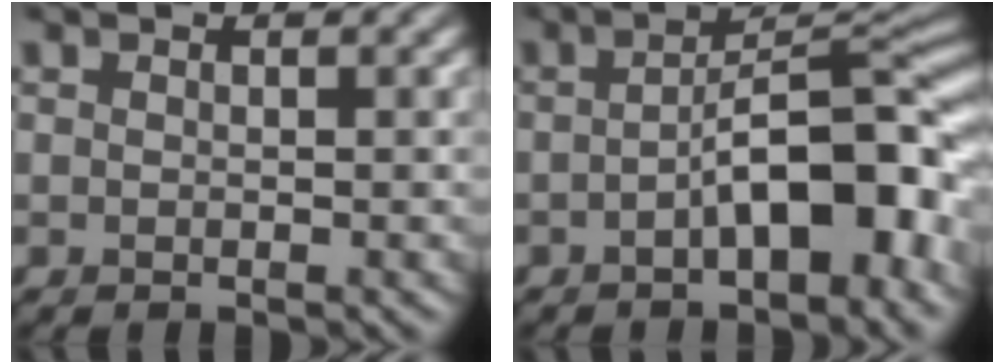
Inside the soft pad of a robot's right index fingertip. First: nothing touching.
{"total": 8.9, "force": [-2.6, 3.4, 7.9], "torque": [-0.106, 0.020, -0.045]}